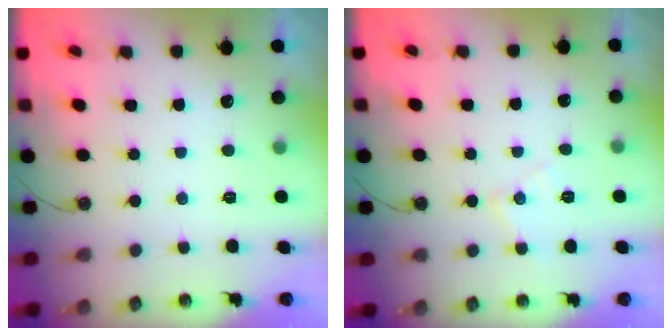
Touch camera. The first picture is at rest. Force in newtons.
{"total": 6.9, "press": 6.9, "slide": 0.5}